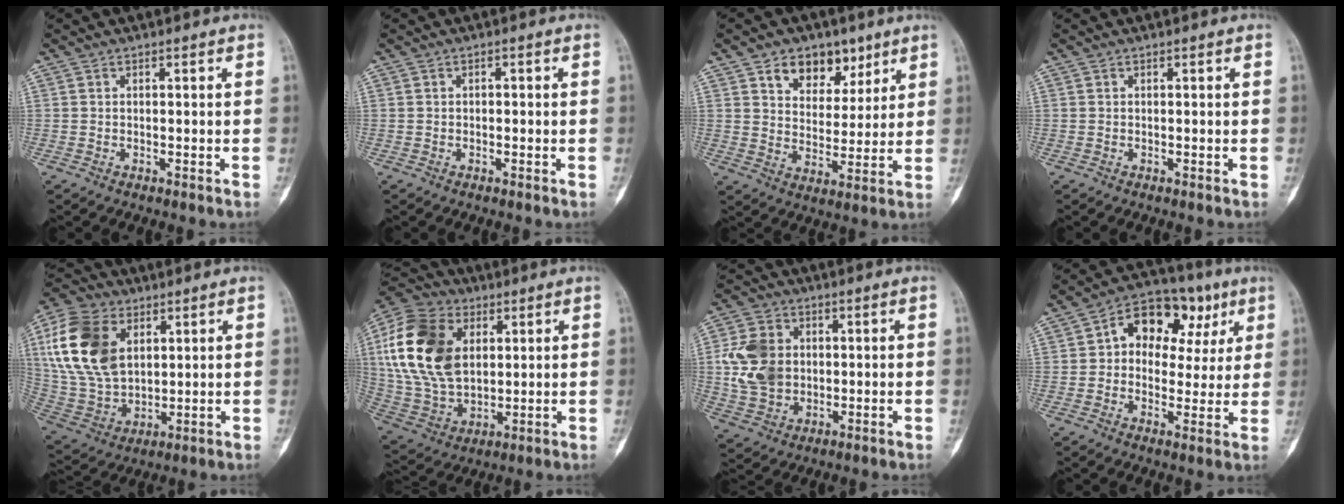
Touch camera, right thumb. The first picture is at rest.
{"total": 0.9, "force": [-0.1, 0.7, 0.6], "torque": [-0.005, 0.005, -0.003]}
{"total": 10.2, "force": [6.0, 6.9, 4.5], "torque": [-0.029, -0.028, 0.096]}
{"total": 0.0}
{"total": 19.2, "force": [5.8, 12.6, 13.2], "torque": [-0.258, -0.010, 0.116]}
{"total": 21.7, "force": [5.1, 14.4, 15.3], "torque": [-0.298, -0.006, 0.098]}
{"total": 11.9, "force": [0.9, 8.8, 8.0], "torque": [-0.147, 0.002, 0.023]}
{"total": 14.5, "force": [4.4, 10.2, 9.4], "torque": [-0.077, 0.022, 0.060]}